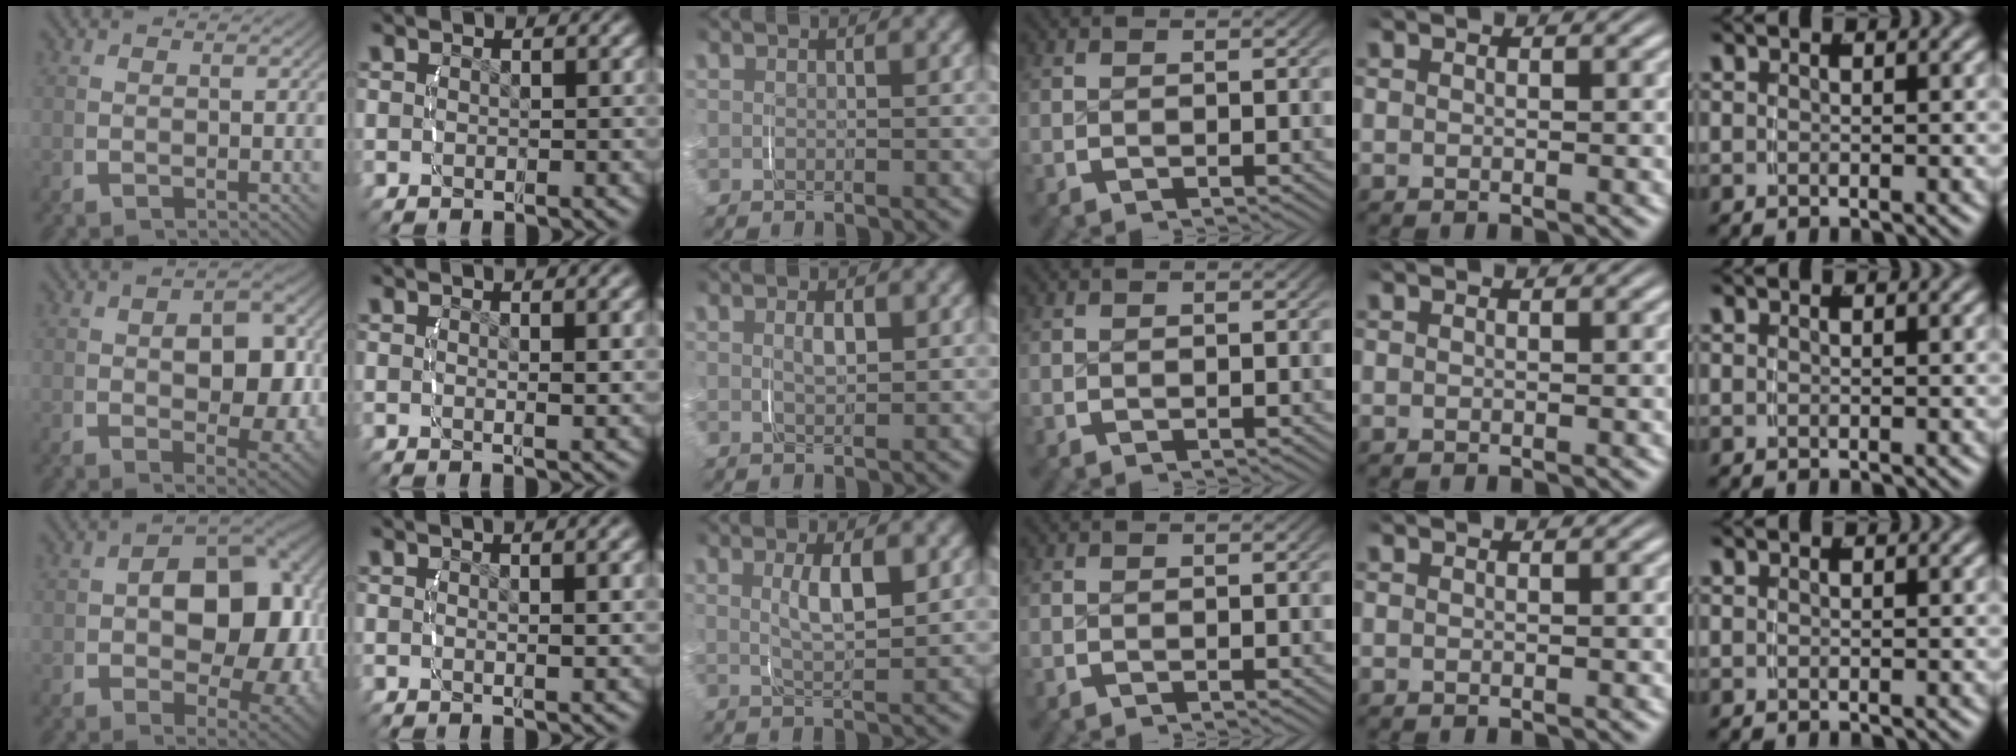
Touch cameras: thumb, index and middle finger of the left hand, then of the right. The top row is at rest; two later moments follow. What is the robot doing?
{"motion": "grasp_and_lifting", "object": "velcro strap"}